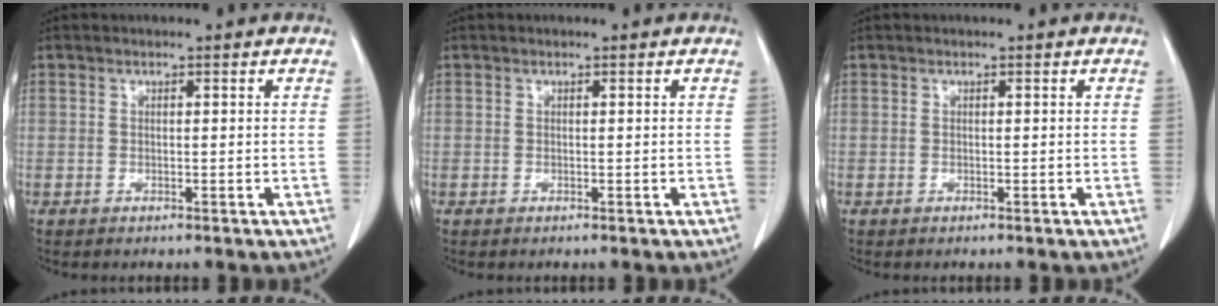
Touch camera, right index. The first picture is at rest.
{"total": 0.0}
{"total": 0.0}